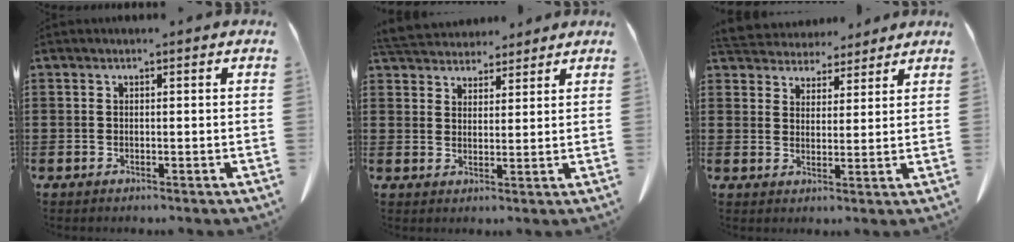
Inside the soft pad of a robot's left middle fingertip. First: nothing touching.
{"total": 5.2, "force": [5.0, 1.3, 0.6], "torque": [-0.030, -0.015, 0.095]}
{"total": 4.6, "force": [4.4, 1.3, 0.0], "torque": [-0.020, -0.020, 0.082]}